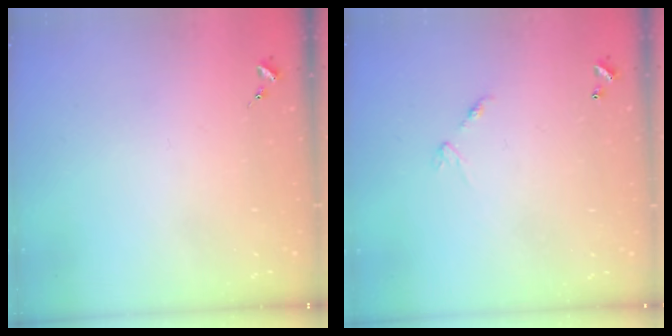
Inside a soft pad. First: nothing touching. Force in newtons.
{"total": 5.8, "press": 5.8, "slide": 0.4}